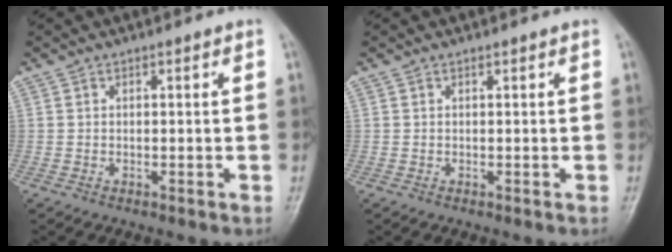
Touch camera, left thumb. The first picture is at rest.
{"total": 0.0}